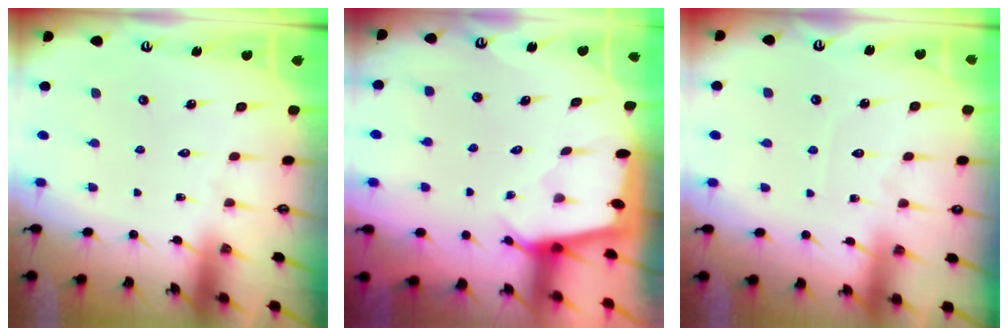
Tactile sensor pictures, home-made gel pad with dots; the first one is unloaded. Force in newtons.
{"total": 2.2, "press": 2.2, "slide": 0.3}
{"total": 3.6, "press": 3.6, "slide": 0.5}